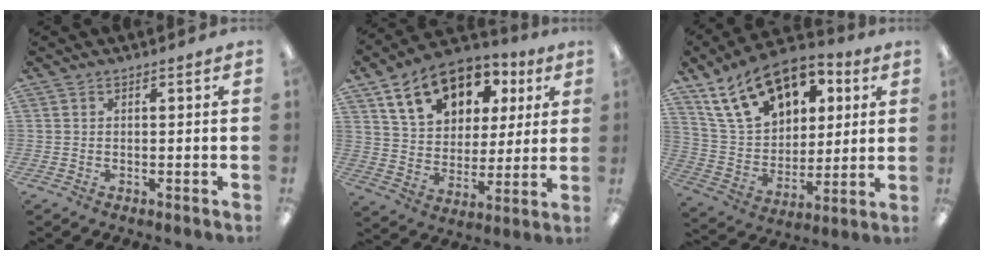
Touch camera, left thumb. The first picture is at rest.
{"total": 16.6, "force": [9.7, 11.1, 7.7], "torque": [-0.135, -0.035, 0.182]}
{"total": 19.8, "force": [11.5, 12.4, 10.4], "torque": [-0.179, -0.043, 0.213]}